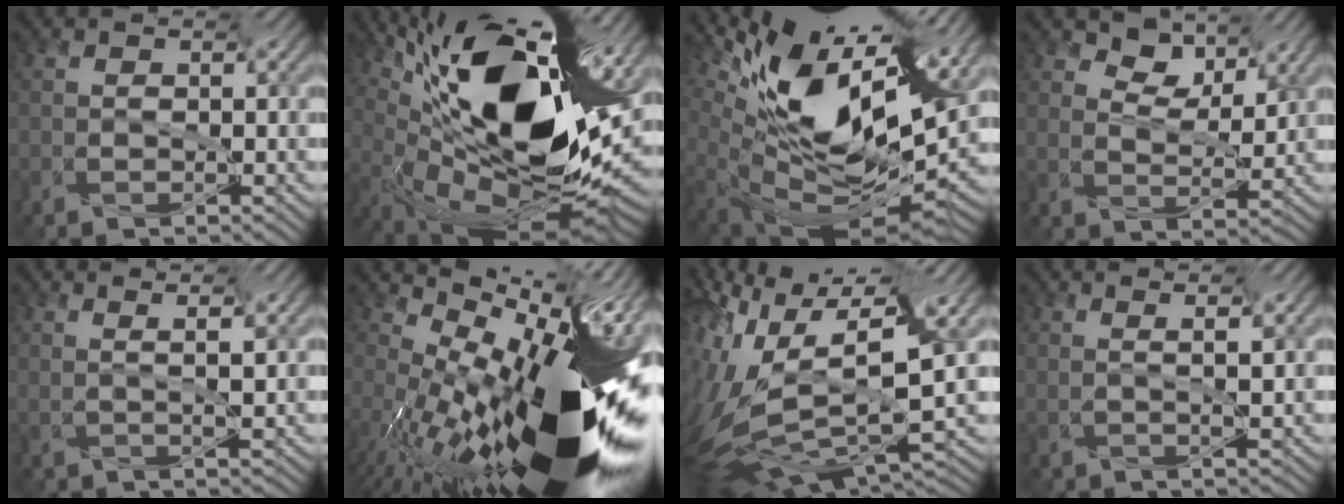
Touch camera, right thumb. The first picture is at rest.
{"total": 15.7, "force": [3.7, 5.5, 14.3], "torque": [-0.229, 0.007, 0.063]}
{"total": 13.2, "force": [4.4, 5.4, 11.2], "torque": [-0.197, 0.002, 0.093]}
{"total": 4.9, "force": [3.8, 2.0, 2.5], "torque": [-0.042, -0.004, 0.063]}
{"total": 3.6, "force": [3.2, -0.3, 1.6], "torque": [-0.016, -0.005, 0.055]}
{"total": 16.8, "force": [-5.1, 4.4, 15.4], "torque": [-0.227, -0.024, -0.088]}
{"total": 12.7, "force": [1.3, 4.8, 11.7], "torque": [-0.249, -0.009, 0.037]}
{"total": 3.2, "force": [2.8, -0.5, 1.4], "torque": [-0.010, -0.005, 0.050]}